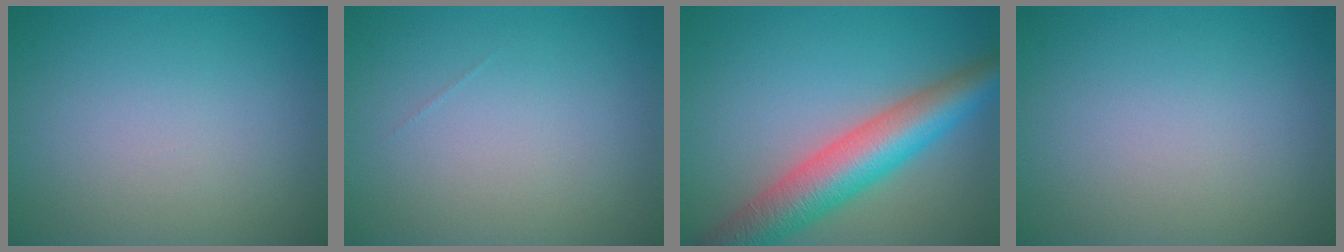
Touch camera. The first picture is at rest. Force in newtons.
{"total": 0.0}
{"total": 7.9, "press": 7.9, "slide": 0.3}
{"total": 0.0}